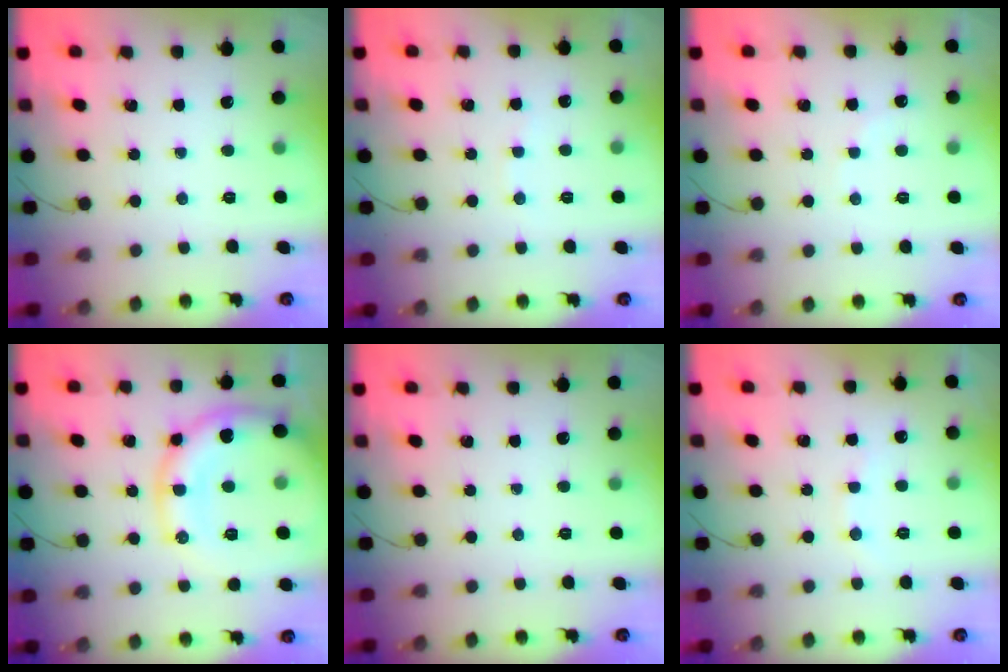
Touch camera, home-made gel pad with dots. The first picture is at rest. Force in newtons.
{"total": 3.8, "press": 3.8, "slide": 0.6}
{"total": 4.7, "press": 4.6, "slide": 0.9}
{"total": 17.1, "press": 17.1, "slide": 0.9}
{"total": 0.0}
{"total": 5.4, "press": 5.4, "slide": 0.7}